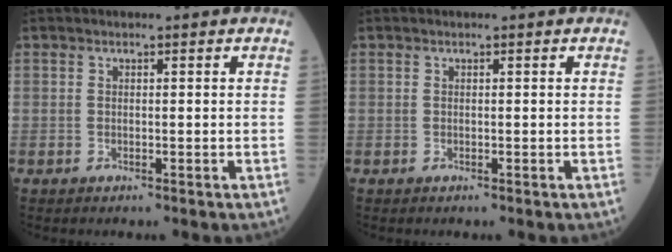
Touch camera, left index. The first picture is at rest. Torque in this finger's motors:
{"motor_torque": [-0.02, 0.00, 0.00, 0.00]}